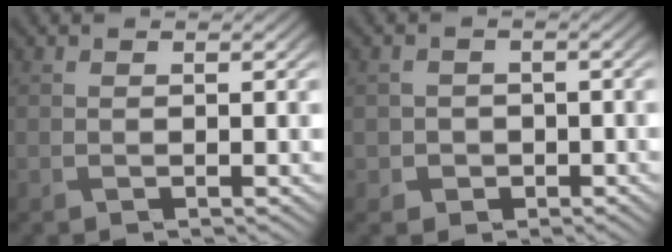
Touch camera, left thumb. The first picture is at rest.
{"total": 3.1, "force": [-1.0, 2.9, 0.5], "torque": [-0.008, -0.004, -0.032]}